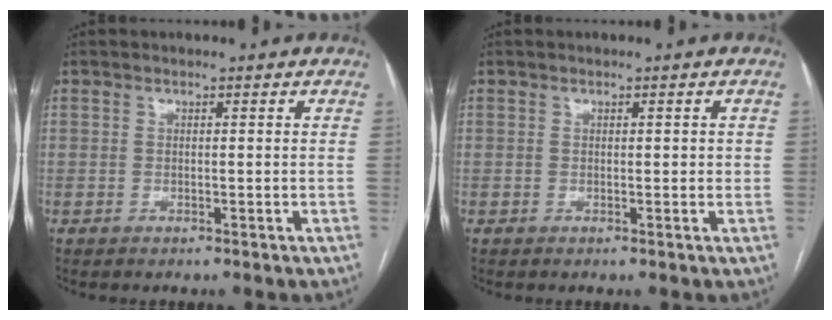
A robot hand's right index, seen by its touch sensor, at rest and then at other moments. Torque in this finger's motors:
{"motor_torque": [-0.21, 0.01, -0.05, 0.00]}